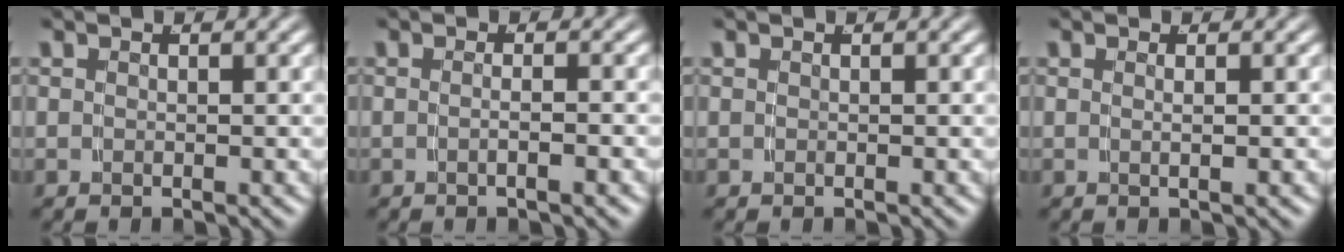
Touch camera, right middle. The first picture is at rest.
{"total": 1.4, "force": [-1.0, -0.5, 0.9], "torque": [-0.017, -0.001, -0.016]}
{"total": 0.0}
{"total": 1.0, "force": [0.0, -0.7, 0.7], "torque": [-0.014, -0.006, 0.002]}